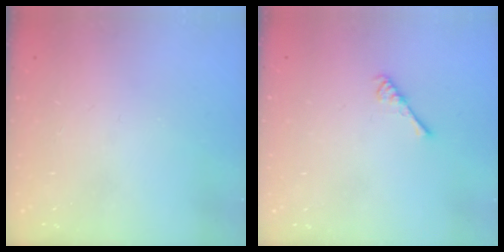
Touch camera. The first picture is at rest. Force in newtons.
{"total": 2.6, "press": 2.6, "slide": 0.5}